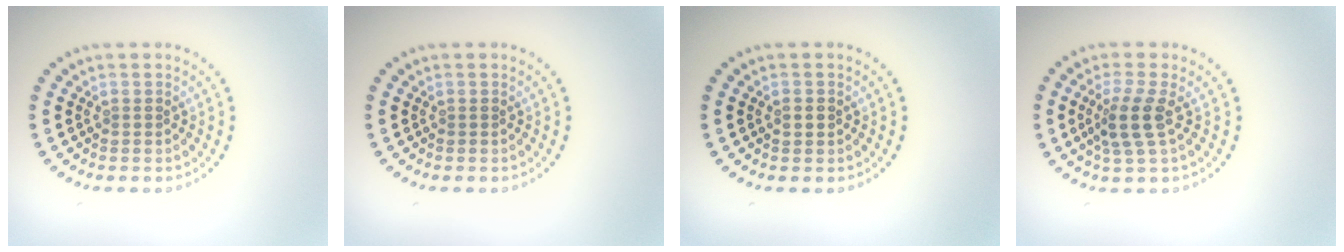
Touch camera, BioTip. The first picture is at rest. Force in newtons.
{"total": 0.0}
{"total": 1.2, "press": 1.2, "slide": 0.1}
{"total": 3.0, "press": 2.4, "slide": 1.7}